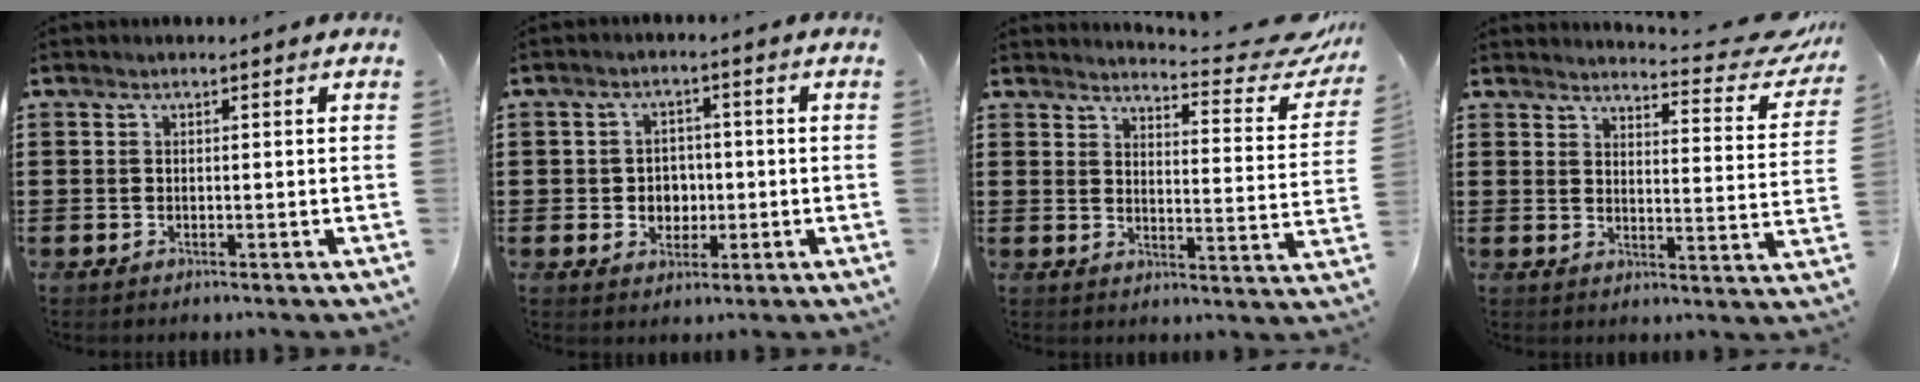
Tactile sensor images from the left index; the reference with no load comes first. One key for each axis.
{"total": 3.5, "fx": -0.2, "fy": 3.2, "fz": 1.5, "tx": -0.032, "ty": 0.005, "tz": -0.009}
{"total": 5.5, "fx": 5.1, "fy": 0.1, "fz": 2.1, "tx": -0.034, "ty": -0.047, "tz": 0.080}
{"total": 4.8, "fx": 4.4, "fy": 0.1, "fz": 1.9, "tx": -0.032, "ty": -0.038, "tz": 0.069}